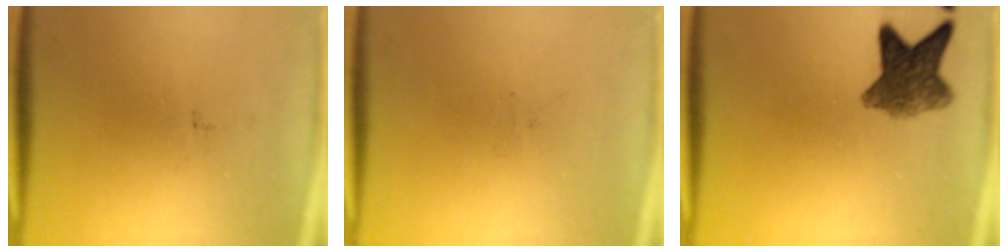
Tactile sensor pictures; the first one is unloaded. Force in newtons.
{"total": 0.0}
{"total": 7.4}